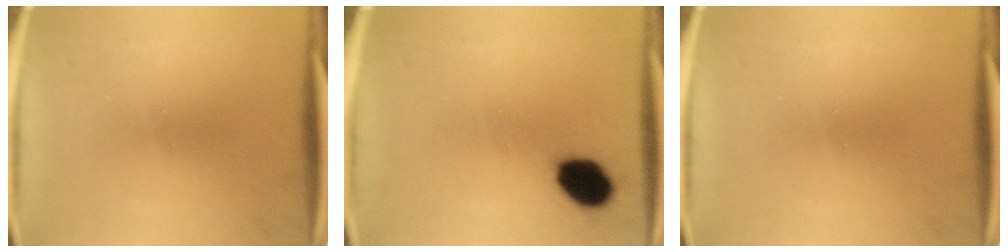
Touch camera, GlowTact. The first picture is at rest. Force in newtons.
{"total": 8.7}
{"total": 0.0}